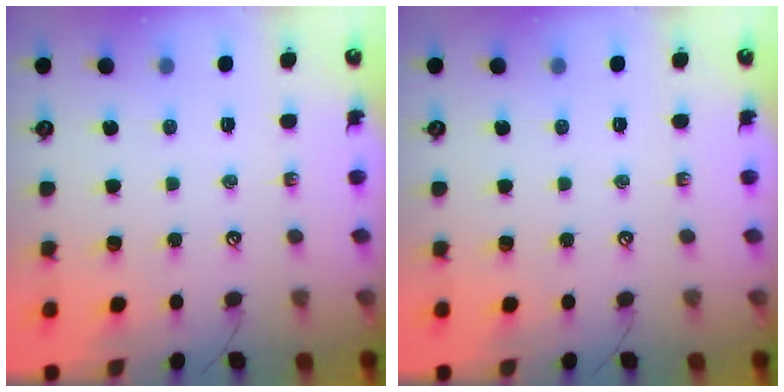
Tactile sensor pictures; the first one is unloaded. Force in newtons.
{"total": 0.0}